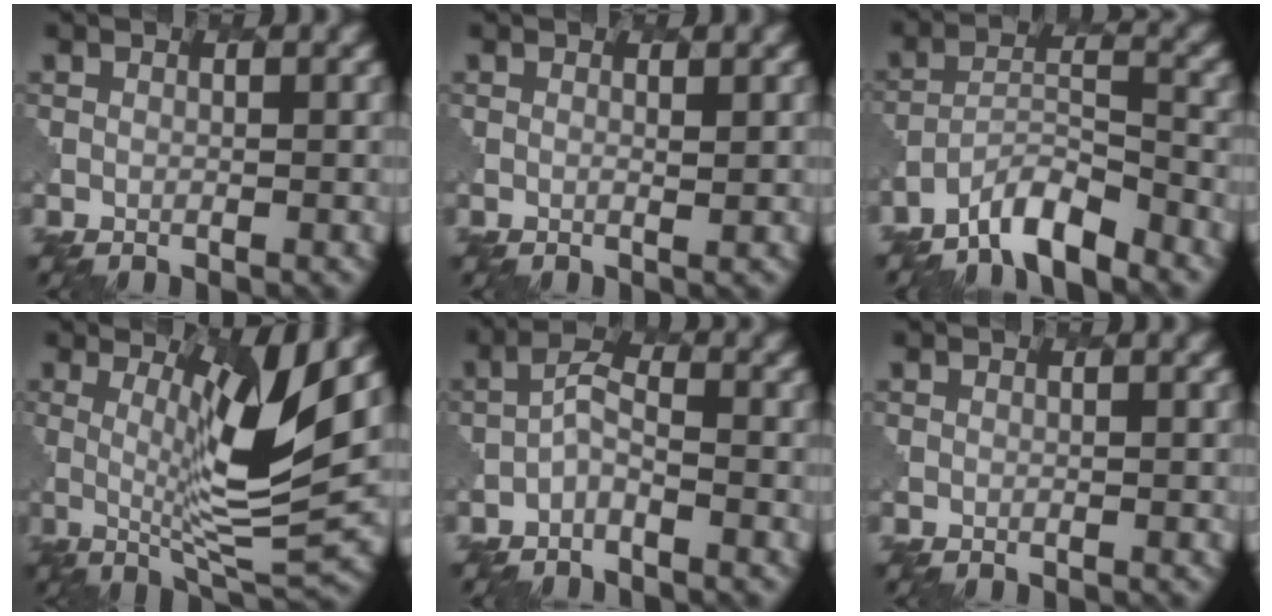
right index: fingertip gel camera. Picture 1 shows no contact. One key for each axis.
{"total": 0.8, "fx": 0.5, "fy": 0.1, "fz": 0.6, "tx": -0.009, "ty": -0.004, "tz": 0.005}
{"total": 5.1, "fx": -4.4, "fy": 1.2, "fz": 2.4, "tx": -0.039, "ty": 0.000, "tz": -0.078}
{"total": 8.2, "fx": 2.1, "fy": 1.6, "fz": 7.8, "tx": -0.124, "ty": -0.012, "tz": 0.046}
{"total": 1.6, "fx": -1.1, "fy": 0.6, "fz": 1.0, "tx": -0.023, "ty": 0.008, "tz": -0.025}
{"total": 0.0}